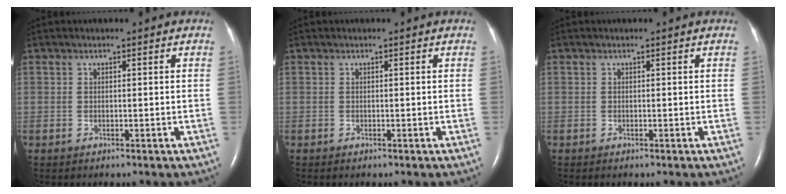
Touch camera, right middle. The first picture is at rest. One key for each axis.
{"total": 0.0}
{"total": 0.0}